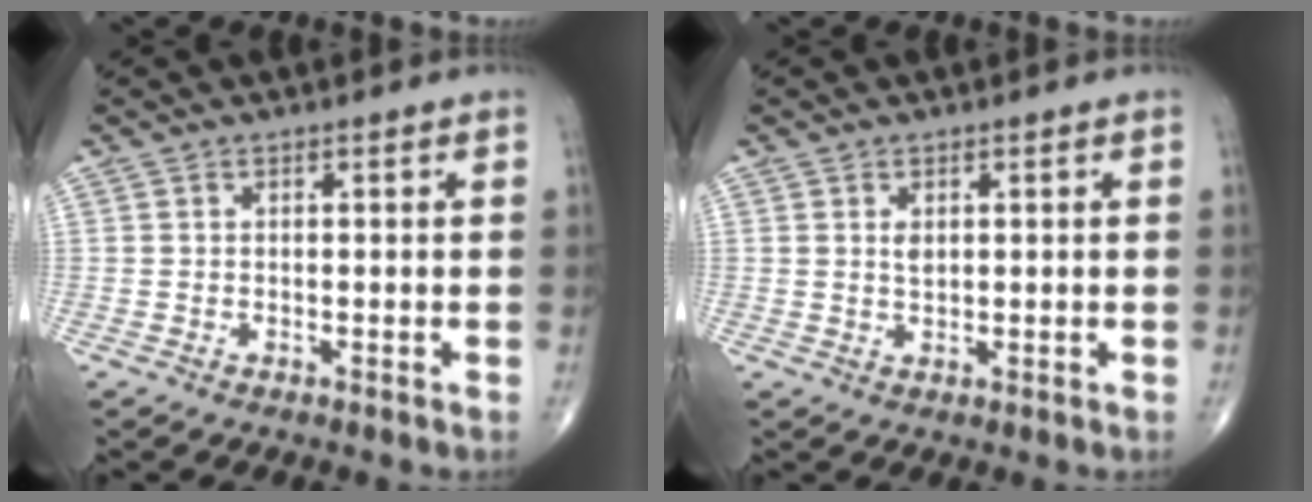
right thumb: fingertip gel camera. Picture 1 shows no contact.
{"total": 1.7, "force": [0.5, 0.9, 1.3], "torque": [-0.017, -0.004, 0.011]}